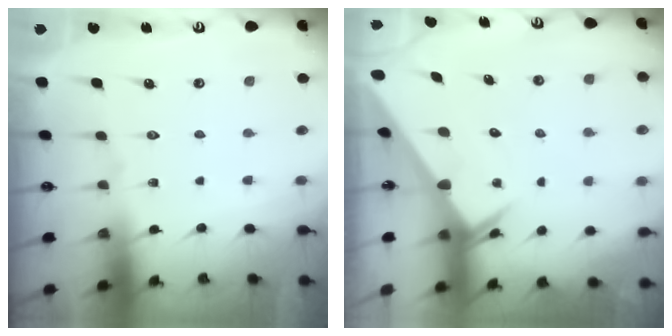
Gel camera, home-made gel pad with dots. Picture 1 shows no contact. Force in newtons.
{"total": 2.9, "press": 2.9, "slide": 0.1}